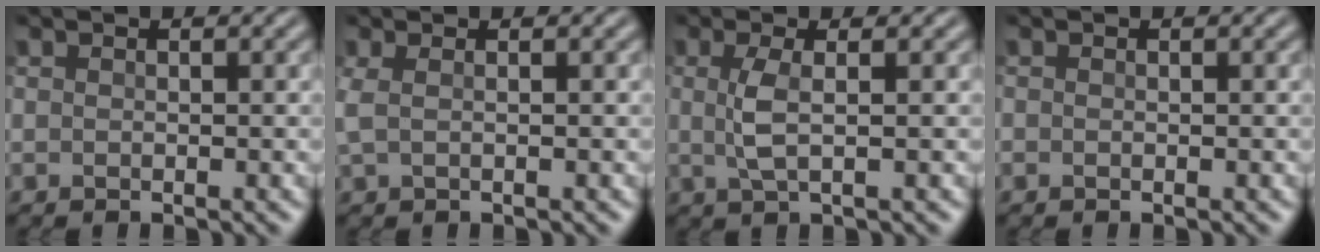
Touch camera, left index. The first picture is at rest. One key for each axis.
{"total": 1.6, "fx": -0.1, "fy": 0.8, "fz": 1.4, "tx": -0.035, "ty": 0.001, "tz": 0.001}
{"total": 2.2, "fx": 0.0, "fy": 0.3, "fz": 2.2, "tx": -0.055, "ty": 0.000, "tz": -0.001}
{"total": 0.0}